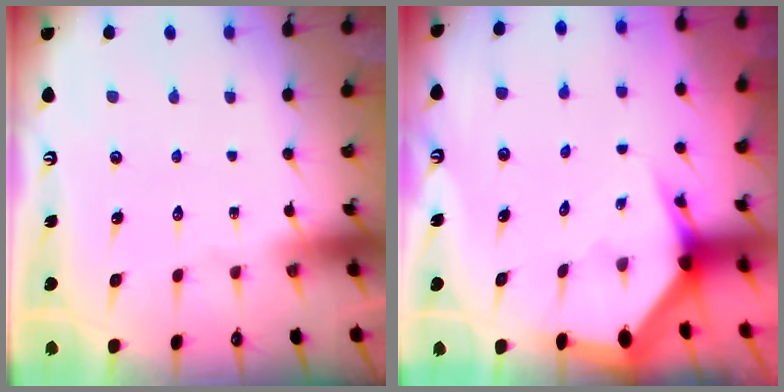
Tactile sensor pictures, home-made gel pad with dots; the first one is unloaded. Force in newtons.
{"total": 3.7, "press": 3.7, "slide": 0.3}